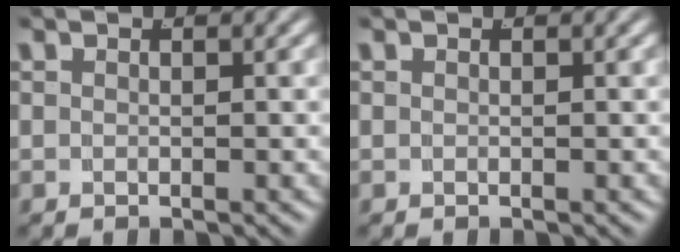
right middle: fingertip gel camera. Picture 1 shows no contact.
{"total": 0.0}